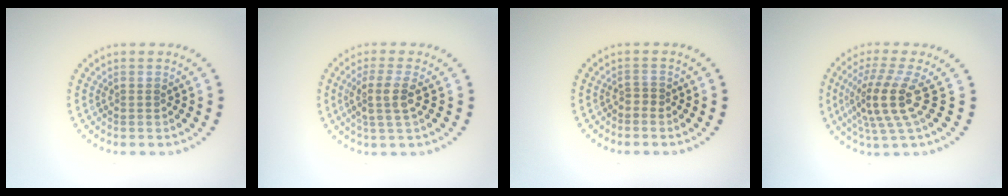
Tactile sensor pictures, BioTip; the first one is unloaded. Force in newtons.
{"total": 2.9, "press": 2.4, "slide": 1.7}
{"total": 0.7, "press": 0.3, "slide": 0.6}
{"total": 4.5, "press": 3.3, "slide": 3.0}